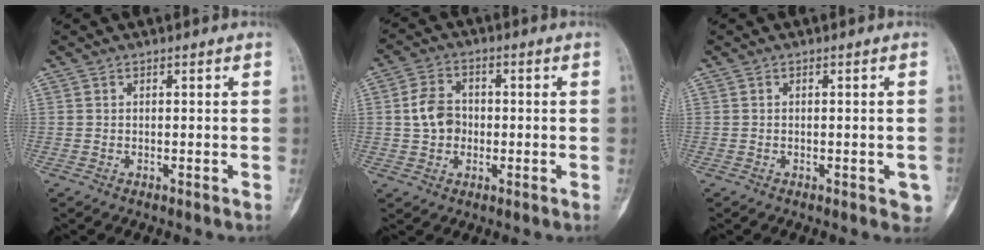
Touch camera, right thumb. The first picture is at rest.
{"total": 6.7, "force": [-0.1, 5.3, 4.0], "torque": [-0.055, 0.013, -0.006]}
{"total": 2.7, "force": [-1.0, 1.3, 2.2], "torque": [-0.010, 0.005, -0.007]}